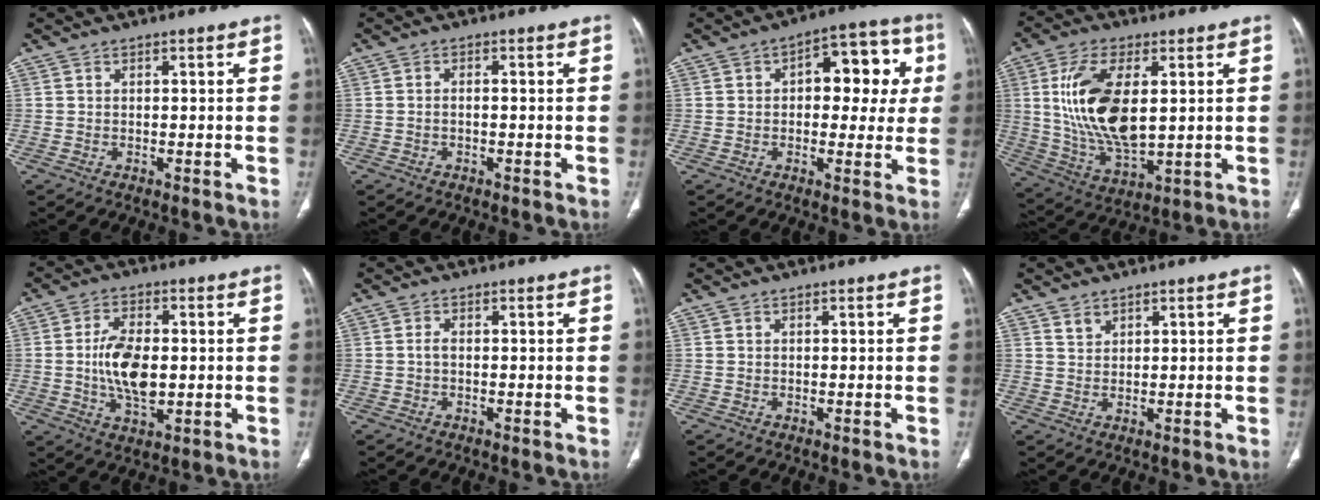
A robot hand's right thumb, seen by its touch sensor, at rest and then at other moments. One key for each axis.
{"total": 1.1, "fx": -0.4, "fy": 0.5, "fz": 0.9, "tx": -0.018, "ty": 0.006, "tz": -0.006}
{"total": 14.1, "fx": 2.7, "fy": 7.8, "fz": 11.5, "tx": -0.099, "ty": 0.026, "tz": 0.032}
{"total": 17.1, "fx": 2.9, "fy": 8.2, "fz": 14.7, "tx": -0.284, "ty": -0.018, "tz": 0.065}
{"total": 10.3, "fx": -0.3, "fy": 5.5, "fz": 8.7, "tx": -0.156, "ty": -0.001, "tz": -0.003}
{"total": 1.0, "fx": -0.2, "fy": 0.5, "fz": 0.9, "tx": -0.018, "ty": 0.001, "tz": -0.006}
{"total": 0.0}
{"total": 1.8, "fx": 1.5, "fy": 1.0, "fz": 0.4, "tx": 0.002, "ty": -0.009, "tz": 0.027}